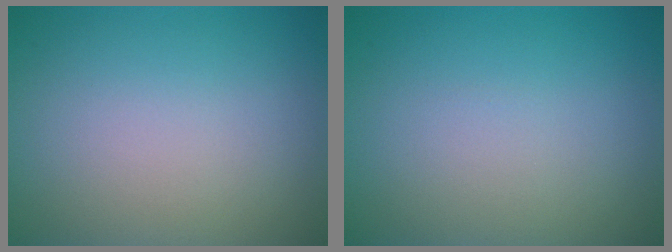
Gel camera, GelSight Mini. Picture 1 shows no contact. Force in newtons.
{"total": 0.0}